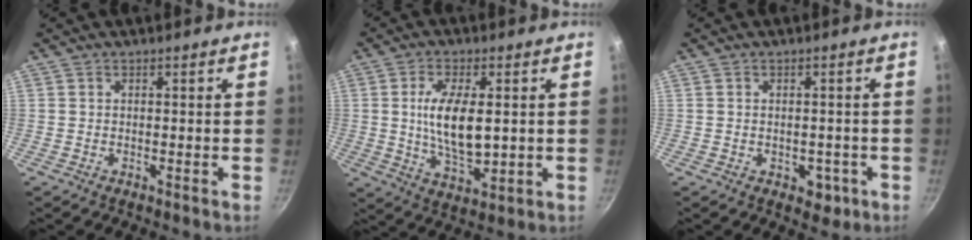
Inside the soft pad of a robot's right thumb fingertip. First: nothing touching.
{"total": 11.7, "force": [1.0, 5.3, 10.3], "torque": [-0.183, -0.008, 0.026]}
{"total": 3.9, "force": [-1.4, 2.7, 2.5], "torque": [-0.016, 0.010, -0.009]}